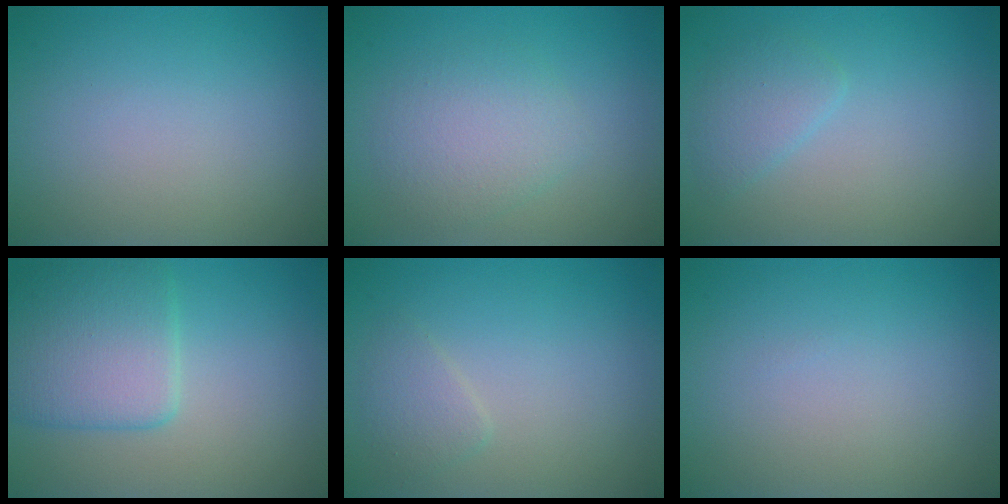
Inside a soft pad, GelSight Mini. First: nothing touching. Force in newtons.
{"total": 3.1, "press": 3.1, "slide": 0.0}
{"total": 1.8, "press": 1.8, "slide": 0.1}
{"total": 5.3, "press": 5.3, "slide": 0.3}
{"total": 1.5, "press": 1.5, "slide": 0.1}
{"total": 0.0}